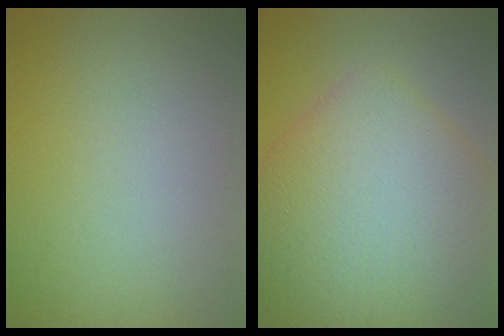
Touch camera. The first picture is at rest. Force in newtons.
{"total": 13.3, "press": 13.3, "slide": 0.5}